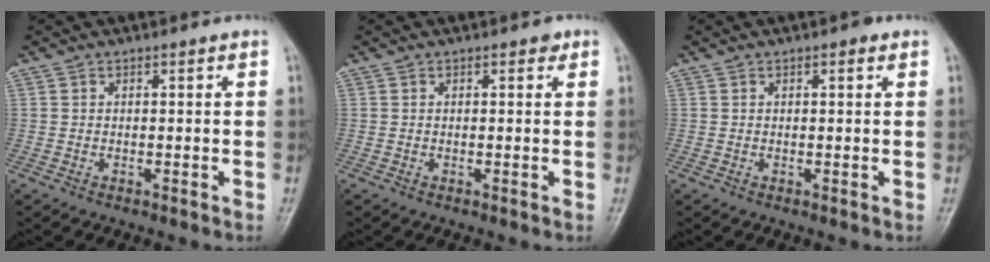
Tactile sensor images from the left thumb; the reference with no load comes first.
{"total": 0.9, "force": [0.5, 0.6, 0.4], "torque": [0.004, -0.001, 0.002]}
{"total": 1.0, "force": [0.5, 0.4, 0.7], "torque": [-0.006, 0.001, 0.004]}